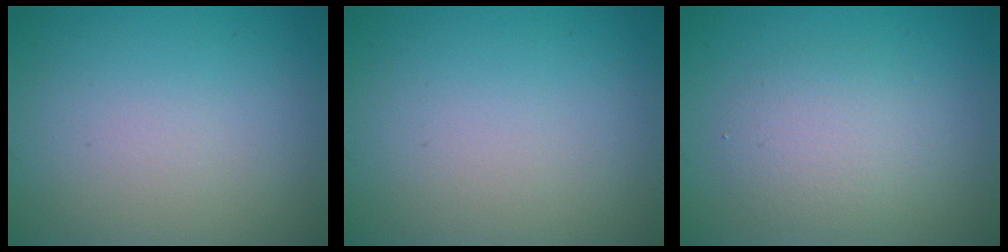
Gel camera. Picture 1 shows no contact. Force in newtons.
{"total": 0.0}
{"total": 2.9, "press": 2.9, "slide": 0.2}